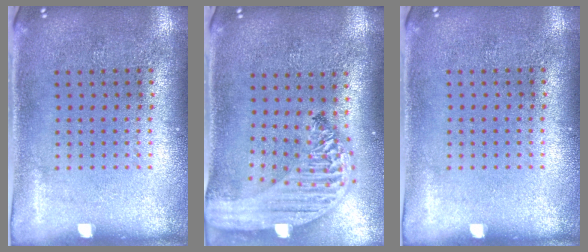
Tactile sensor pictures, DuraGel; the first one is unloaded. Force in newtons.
{"total": 2.8, "press": 2.3, "slide": 1.7}
{"total": 0.0}